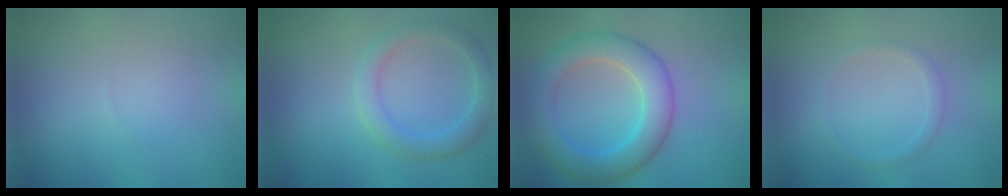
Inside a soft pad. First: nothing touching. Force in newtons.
{"total": 2.9, "press": 2.9, "slide": 0.2}
{"total": 5.9, "press": 5.9, "slide": 0.4}
{"total": 1.0, "press": 1.0, "slide": 0.1}